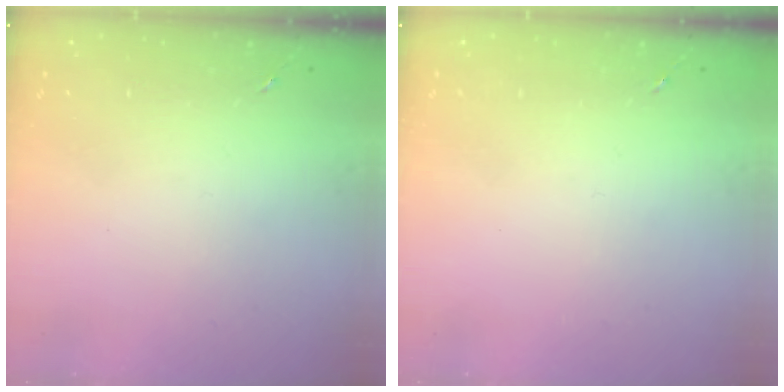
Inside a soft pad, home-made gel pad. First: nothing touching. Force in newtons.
{"total": 0.0}